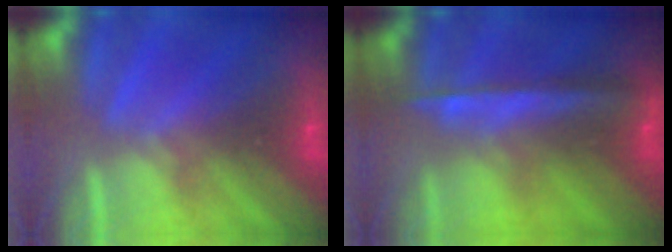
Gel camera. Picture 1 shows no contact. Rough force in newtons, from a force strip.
{"total": 7.8}